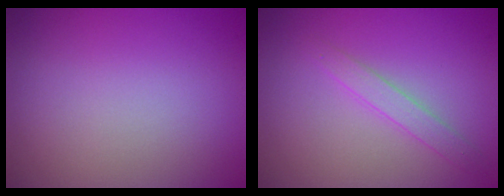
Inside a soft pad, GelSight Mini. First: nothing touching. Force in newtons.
{"total": 1.6, "press": 1.6, "slide": 0.1}